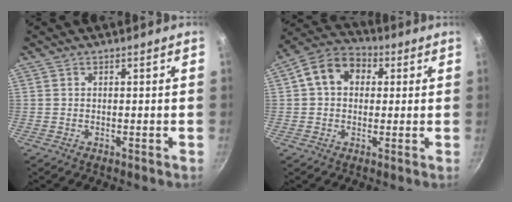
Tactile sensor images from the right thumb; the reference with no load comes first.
{"total": 10.4, "force": [2.3, 8.0, 6.3], "torque": [-0.076, 0.025, 0.016]}